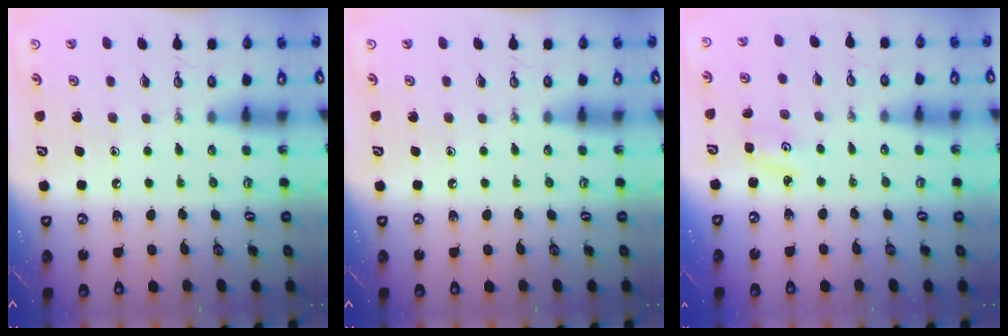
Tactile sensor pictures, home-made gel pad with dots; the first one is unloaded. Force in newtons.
{"total": 0.0}
{"total": 2.7, "press": 2.6, "slide": 0.4}